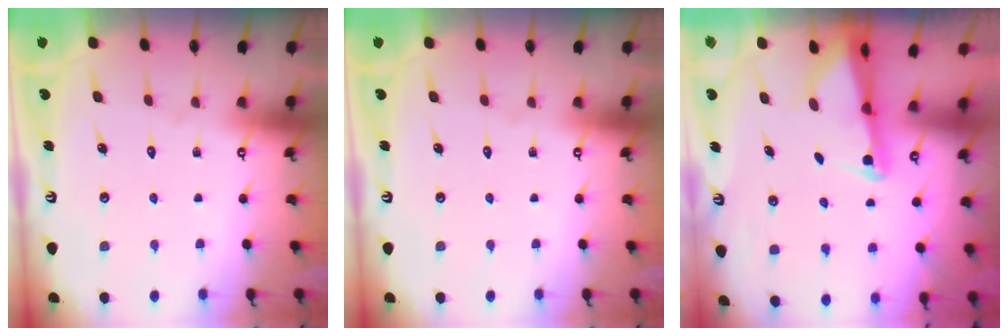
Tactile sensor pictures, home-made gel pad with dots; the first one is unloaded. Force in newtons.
{"total": 0.0}
{"total": 2.5, "press": 2.4, "slide": 0.5}